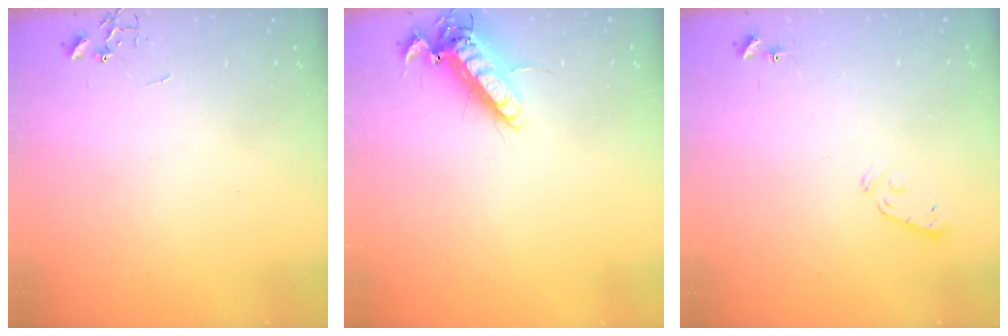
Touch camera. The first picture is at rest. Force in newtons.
{"total": 13.2, "press": 13.0, "slide": 2.1}
{"total": 5.3, "press": 5.3, "slide": 0.7}